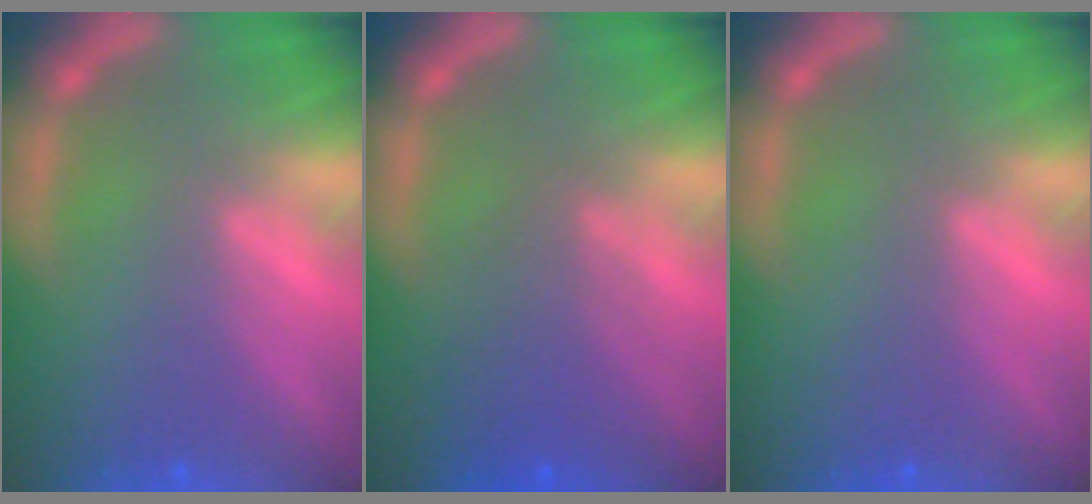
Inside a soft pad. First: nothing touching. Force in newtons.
{"total": 4.0}
{"total": 0.0}